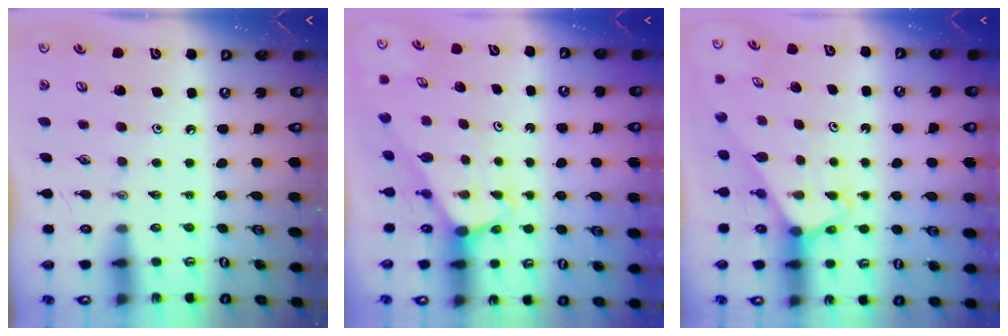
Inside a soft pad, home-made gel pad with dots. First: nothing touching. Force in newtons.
{"total": 2.9, "press": 2.9, "slide": 0.0}
{"total": 2.6, "press": 2.6, "slide": 0.2}